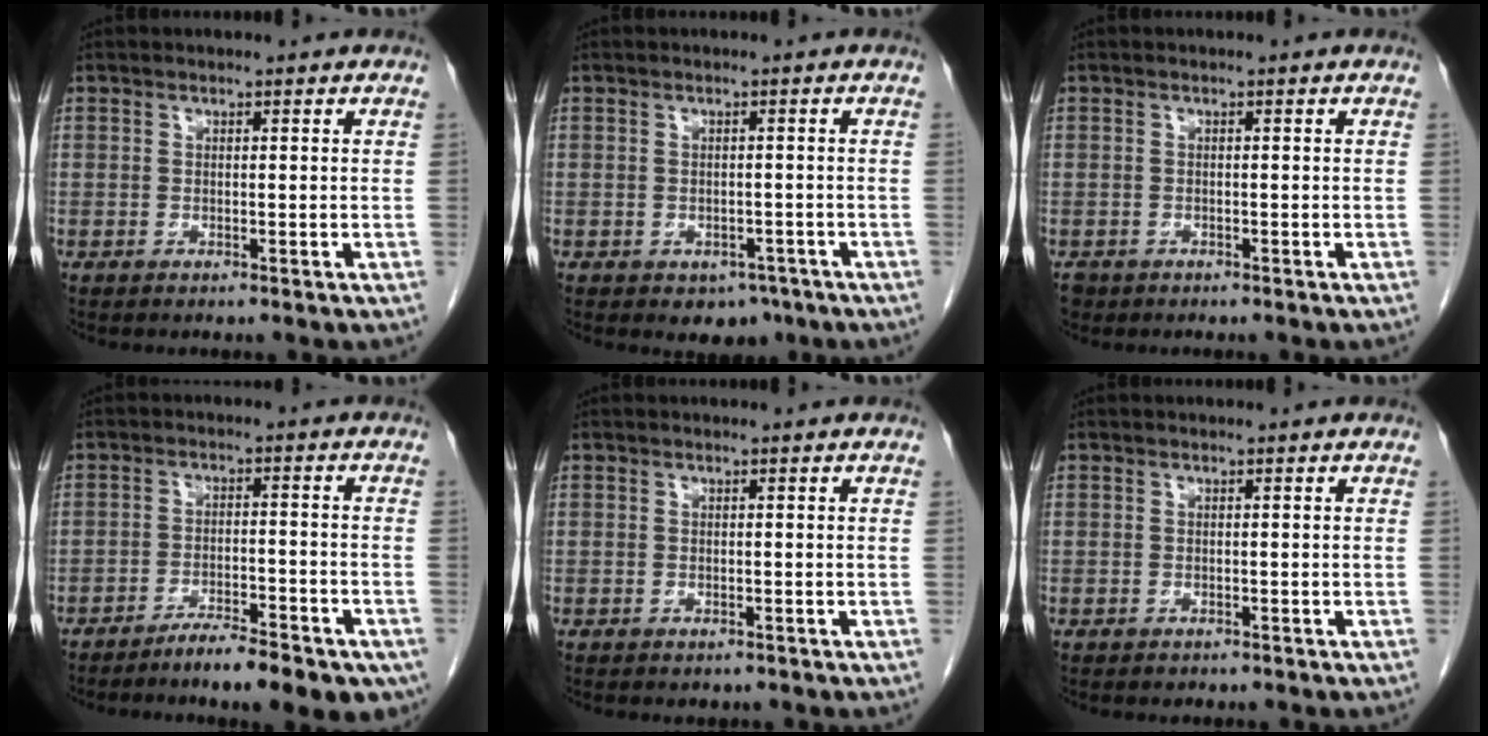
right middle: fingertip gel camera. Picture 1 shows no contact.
{"total": 3.2, "force": [-1.9, 2.1, 1.4], "torque": [-0.010, 0.004, -0.015]}
{"total": 1.9, "force": [-1.3, 1.4, 0.3], "torque": [-0.012, 0.000, -0.021]}
{"total": 10.1, "force": [-7.4, 2.2, 6.5], "torque": [-0.072, 0.001, -0.108]}
{"total": 0.5, "force": [-0.4, 0.4, 0.1], "torque": [-0.006, 0.002, -0.003]}
{"total": 0.6, "force": [-0.5, 0.4, 0.1], "torque": [-0.007, 0.001, -0.006]}